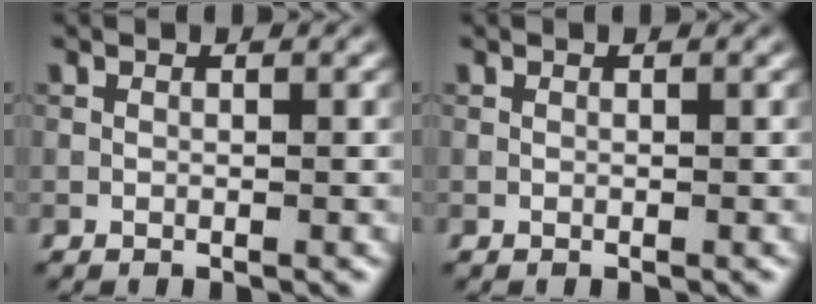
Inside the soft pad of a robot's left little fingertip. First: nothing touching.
{"total": 0.0}